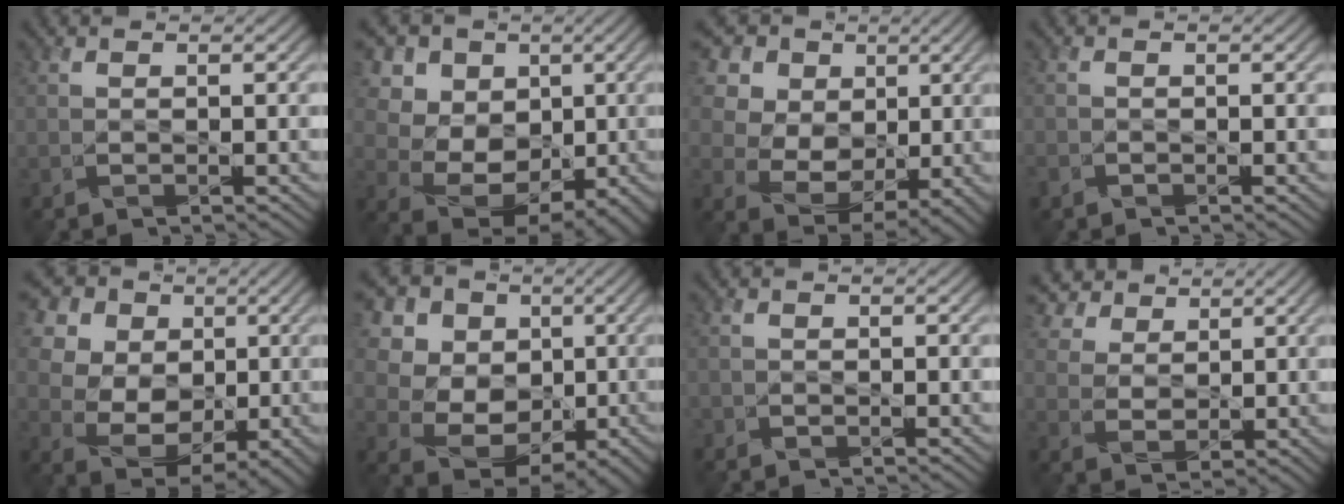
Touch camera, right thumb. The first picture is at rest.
{"total": 13.3, "force": [2.8, 11.2, 6.6], "torque": [-0.198, 0.026, 0.052]}
{"total": 12.7, "force": [4.6, 10.2, 6.1], "torque": [-0.188, 0.023, 0.103]}
{"total": 1.0, "force": [-0.8, 0.7, -0.1], "torque": [0.005, -0.007, -0.020]}
{"total": 13.3, "force": [3.7, 10.7, 7.0], "torque": [-0.196, 0.029, 0.075]}
{"total": 14.6, "force": [2.9, 12.4, 7.2], "torque": [-0.220, 0.032, 0.061]}
{"total": 0.7, "force": [-0.5, 0.3, -0.2], "torque": [0.010, -0.004, -0.015]}
{"total": 6.3, "force": [3.7, 4.5, 2.6], "torque": [-0.086, -0.004, 0.074]}